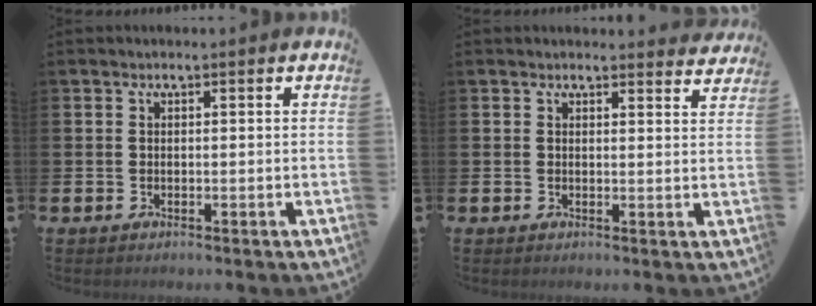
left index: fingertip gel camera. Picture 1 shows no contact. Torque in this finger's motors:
{"motor_torque": [1.08, -1.06, 0.53, 0.01]}